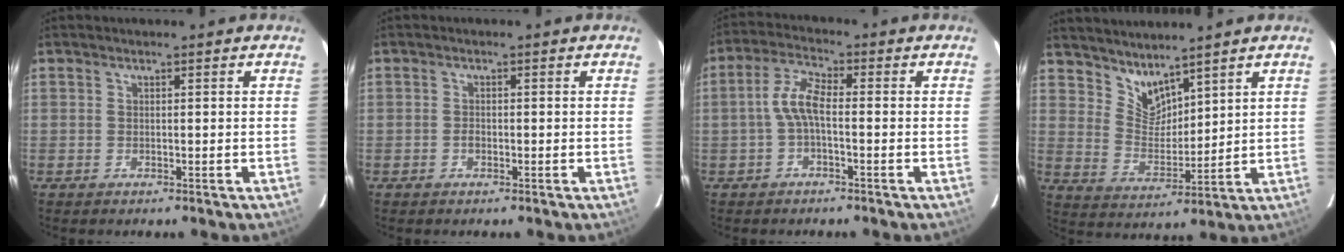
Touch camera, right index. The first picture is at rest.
{"total": 1.0, "force": [-0.4, 0.7, 0.6], "torque": [-0.011, 0.002, -0.008]}
{"total": 5.1, "force": [-1.1, 1.6, 4.8], "torque": [-0.106, 0.016, -0.024]}
{"total": 6.8, "force": [6.0, 2.4, 2.1], "torque": [-0.032, -0.005, 0.123]}